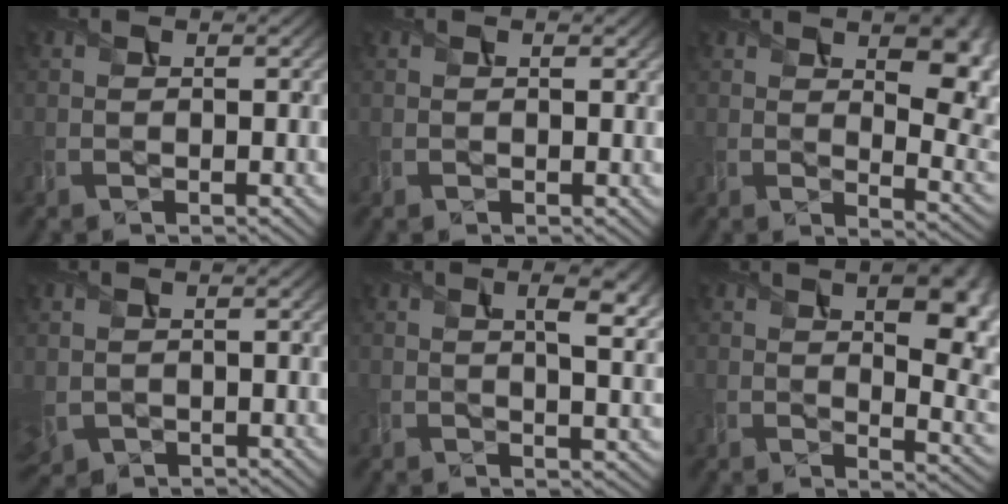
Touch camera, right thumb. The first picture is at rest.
{"total": 0.8, "force": [0.5, 0.2, 0.5], "torque": [-0.008, 0.001, 0.009]}
{"total": 11.8, "force": [4.1, 5.0, 9.9], "torque": [-0.132, 0.012, 0.061]}
{"total": 2.5, "force": [0.0, 2.0, 1.5], "torque": [-0.051, -0.010, 0.006]}
{"total": 7.1, "force": [2.7, 2.4, 6.1], "torque": [-0.085, 0.007, 0.040]}
{"total": 12.9, "force": [3.7, 5.0, 11.3], "torque": [-0.149, 0.016, 0.055]}